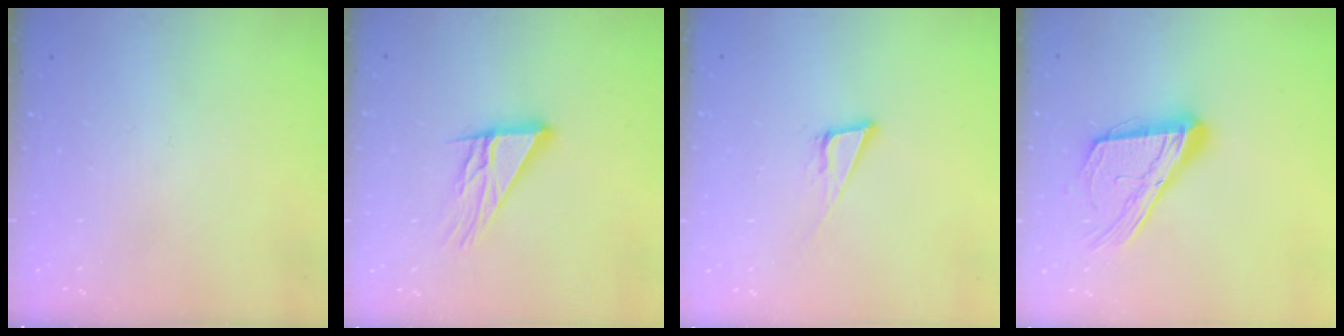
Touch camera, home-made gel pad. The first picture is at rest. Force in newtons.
{"total": 11.7, "press": 11.7, "slide": 0.9}
{"total": 6.8, "press": 6.4, "slide": 2.4}
{"total": 15.8, "press": 15.7, "slide": 1.0}